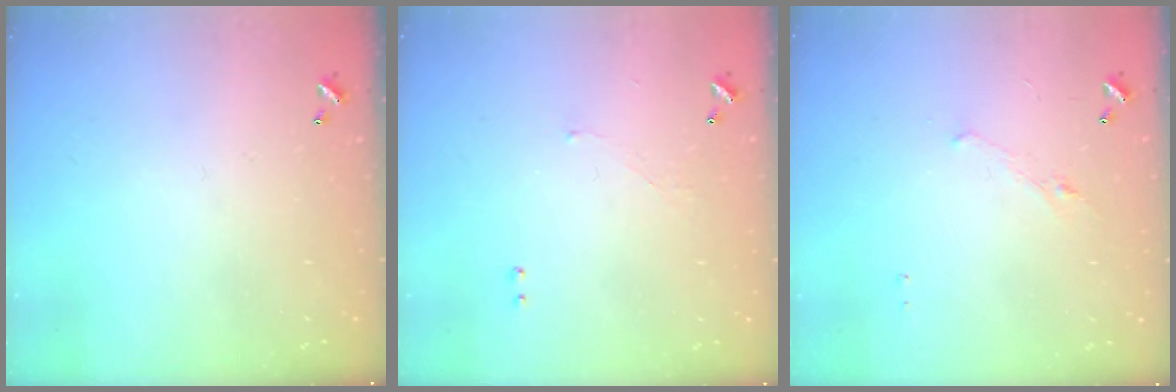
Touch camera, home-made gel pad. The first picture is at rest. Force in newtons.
{"total": 1.3, "press": 1.2, "slide": 0.5}
{"total": 1.3, "press": 1.2, "slide": 0.6}